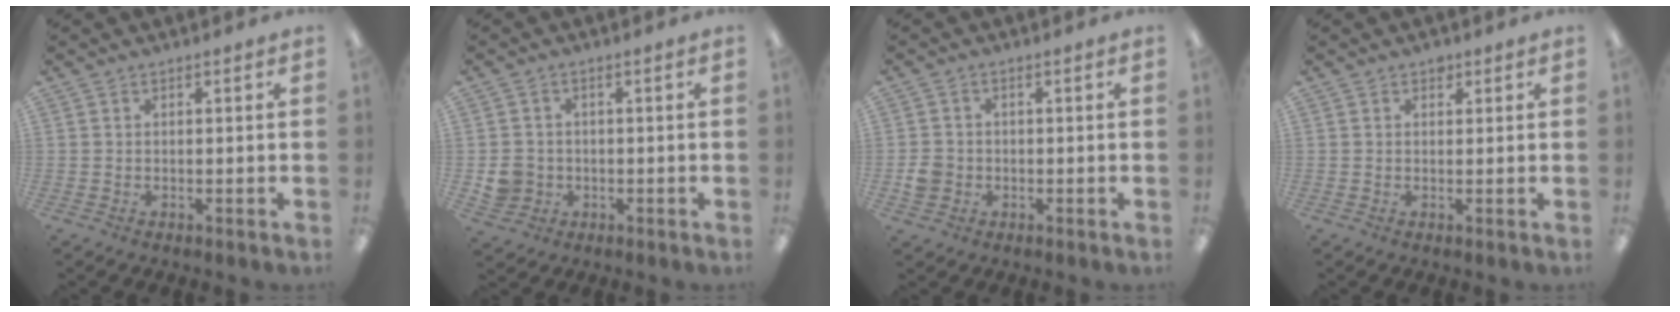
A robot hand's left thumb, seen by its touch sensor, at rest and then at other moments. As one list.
[{"total": 4.5, "force": [-0.8, 4.3, 1.1], "torque": [-0.015, 0.008, -0.011]}, {"total": 3.5, "force": [-0.9, 3.1, 1.2], "torque": [-0.011, 0.004, -0.016]}, {"total": 1.5, "force": [1.0, 1.0, 0.5], "torque": [-0.003, -0.001, 0.016]}]